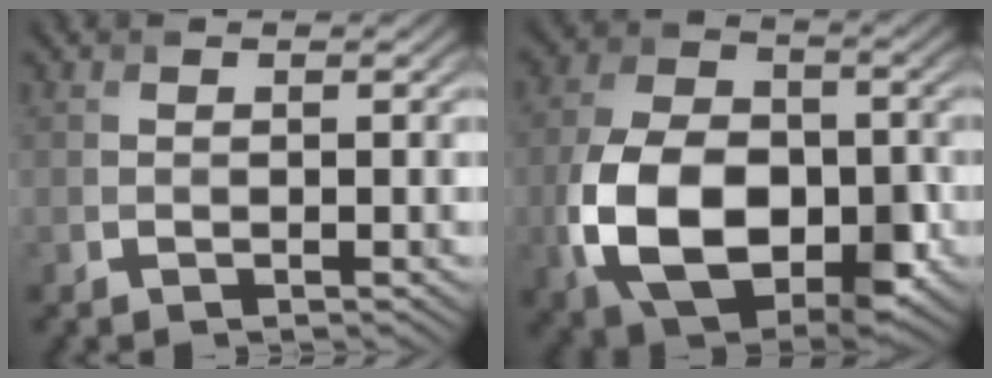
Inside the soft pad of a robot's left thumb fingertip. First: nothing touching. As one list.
[{"total": 13.6, "force": [-3.7, 8.7, 9.8], "torque": [-0.215, -0.021, -0.075]}]